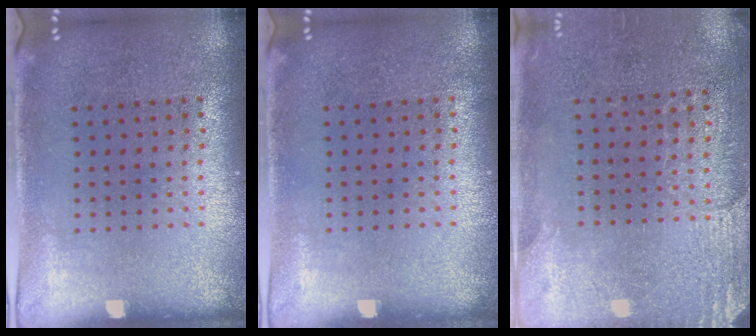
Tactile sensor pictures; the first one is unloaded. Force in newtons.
{"total": 0.0}
{"total": 2.7, "press": 2.4, "slide": 1.1}